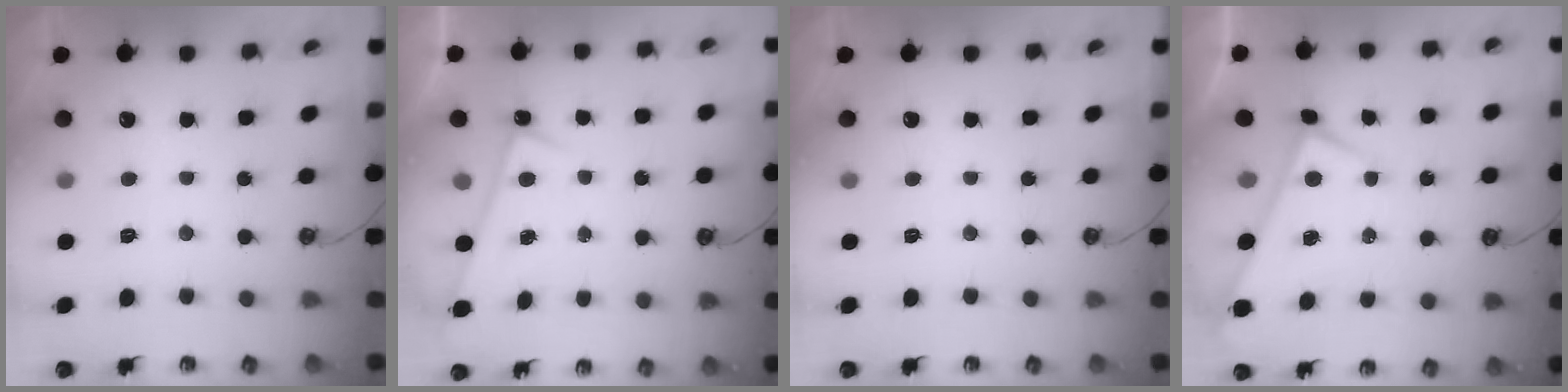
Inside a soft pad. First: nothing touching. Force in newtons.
{"total": 0.9, "press": 0.0, "slide": 0.9}
{"total": 0.0}
{"total": 0.0}